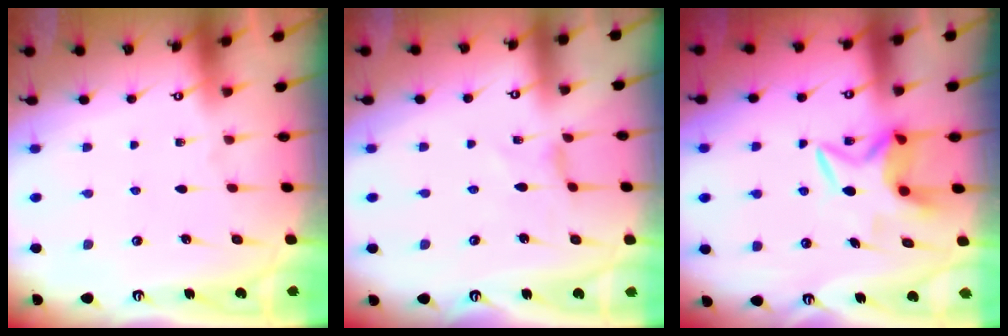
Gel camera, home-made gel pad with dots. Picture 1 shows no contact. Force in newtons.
{"total": 0.0}
{"total": 6.1, "press": 6.0, "slide": 0.7}